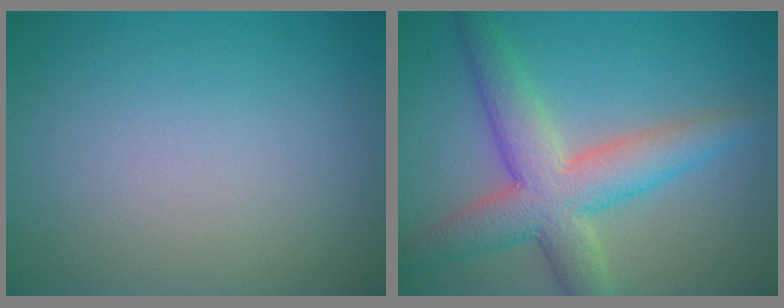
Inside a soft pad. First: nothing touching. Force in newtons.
{"total": 7.0, "press": 7.0, "slide": 0.2}